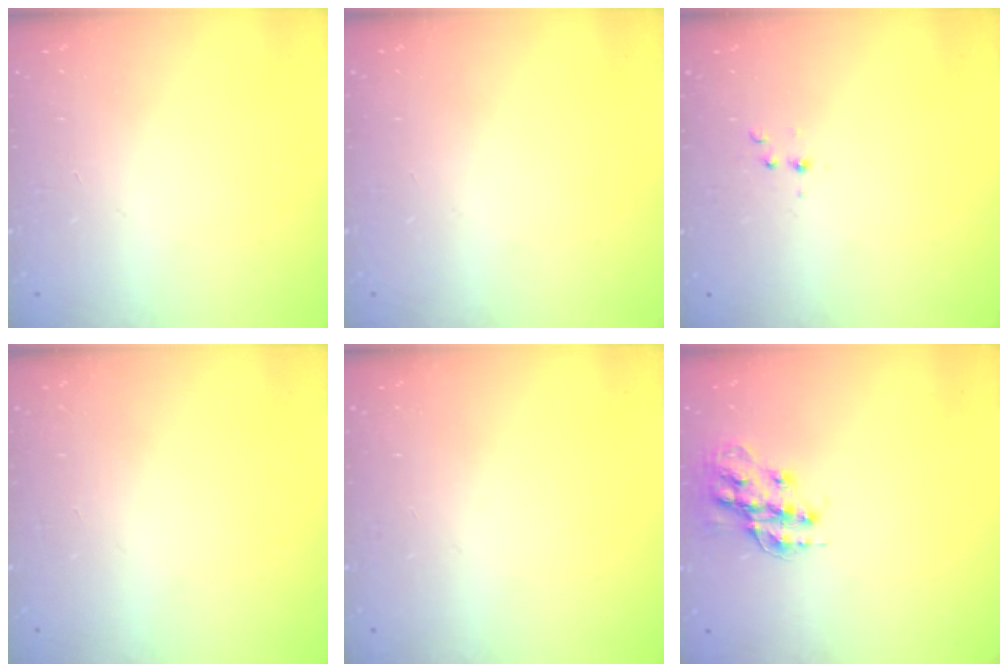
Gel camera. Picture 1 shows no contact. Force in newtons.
{"total": 0.0}
{"total": 3.1, "press": 2.7, "slide": 1.6}
{"total": 0.0}
{"total": 0.0}
{"total": 13.5, "press": 13.5, "slide": 0.8}